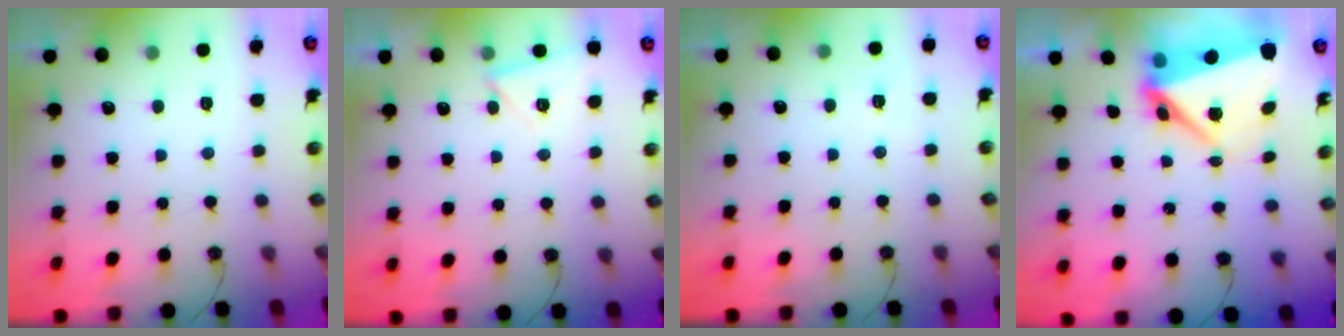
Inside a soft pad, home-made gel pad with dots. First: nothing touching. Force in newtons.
{"total": 3.8, "press": 3.7, "slide": 0.9}
{"total": 2.3, "press": 1.3, "slide": 1.9}
{"total": 8.6, "press": 8.4, "slide": 1.9}